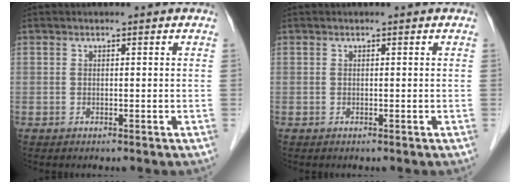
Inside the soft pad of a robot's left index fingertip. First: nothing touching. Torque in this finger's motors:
{"motor_torque": [0.07, 0.07, 0.00, 0.00]}